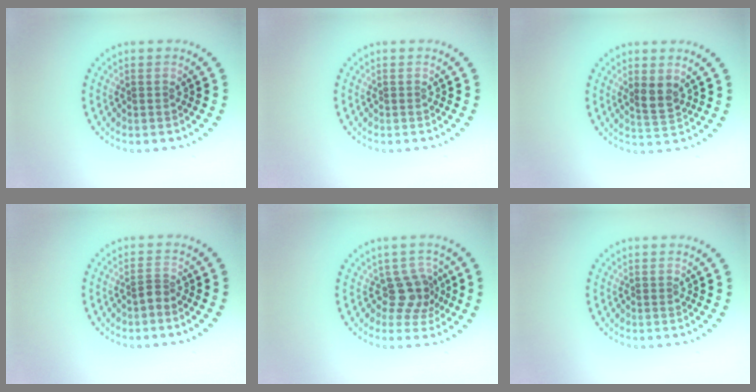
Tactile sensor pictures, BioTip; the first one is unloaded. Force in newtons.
{"total": 0.0}
{"total": 1.9, "press": 1.8, "slide": 0.8}
{"total": 0.9, "press": 0.5, "slide": 0.8}
{"total": 3.0, "press": 2.2, "slide": 1.9}
{"total": 0.0}